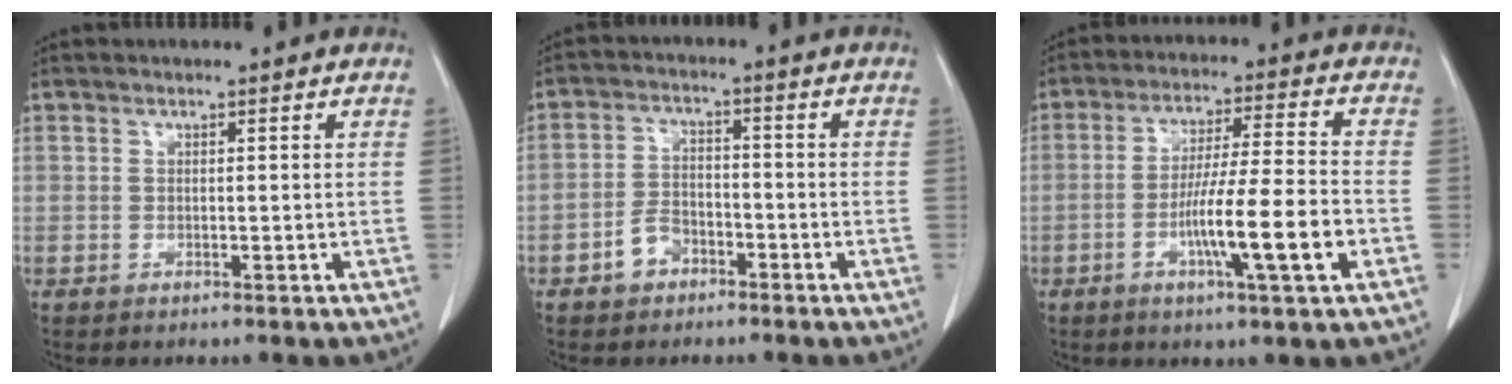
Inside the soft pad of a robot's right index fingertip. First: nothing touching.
{"total": 4.5, "force": [-2.6, 3.0, 2.1], "torque": [-0.042, 0.014, -0.046]}
{"total": 11.9, "force": [-3.9, 0.0, 11.3], "torque": [-0.195, -0.006, -0.068]}